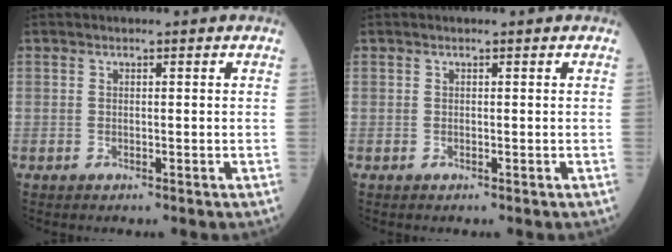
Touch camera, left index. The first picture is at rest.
{"total": 0.0}